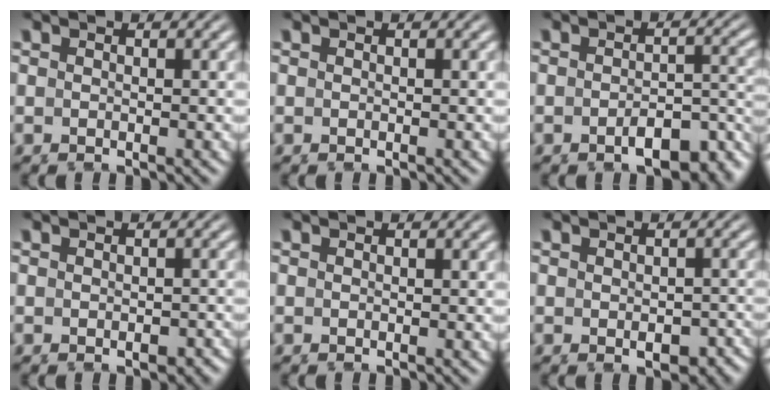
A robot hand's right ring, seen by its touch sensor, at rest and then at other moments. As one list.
[{"total": 0.0}, {"total": 4.7, "force": [-3.3, 1.5, 3.1], "torque": [-0.019, -0.007, -0.046]}, {"total": 1.2, "force": [-1.0, 0.6, 0.5], "torque": [-0.002, -0.004, -0.013]}, {"total": 0.0}, {"total": 2.3, "force": [-1.6, 1.2, 1.2], "torque": [-0.013, -0.011, -0.019]}]